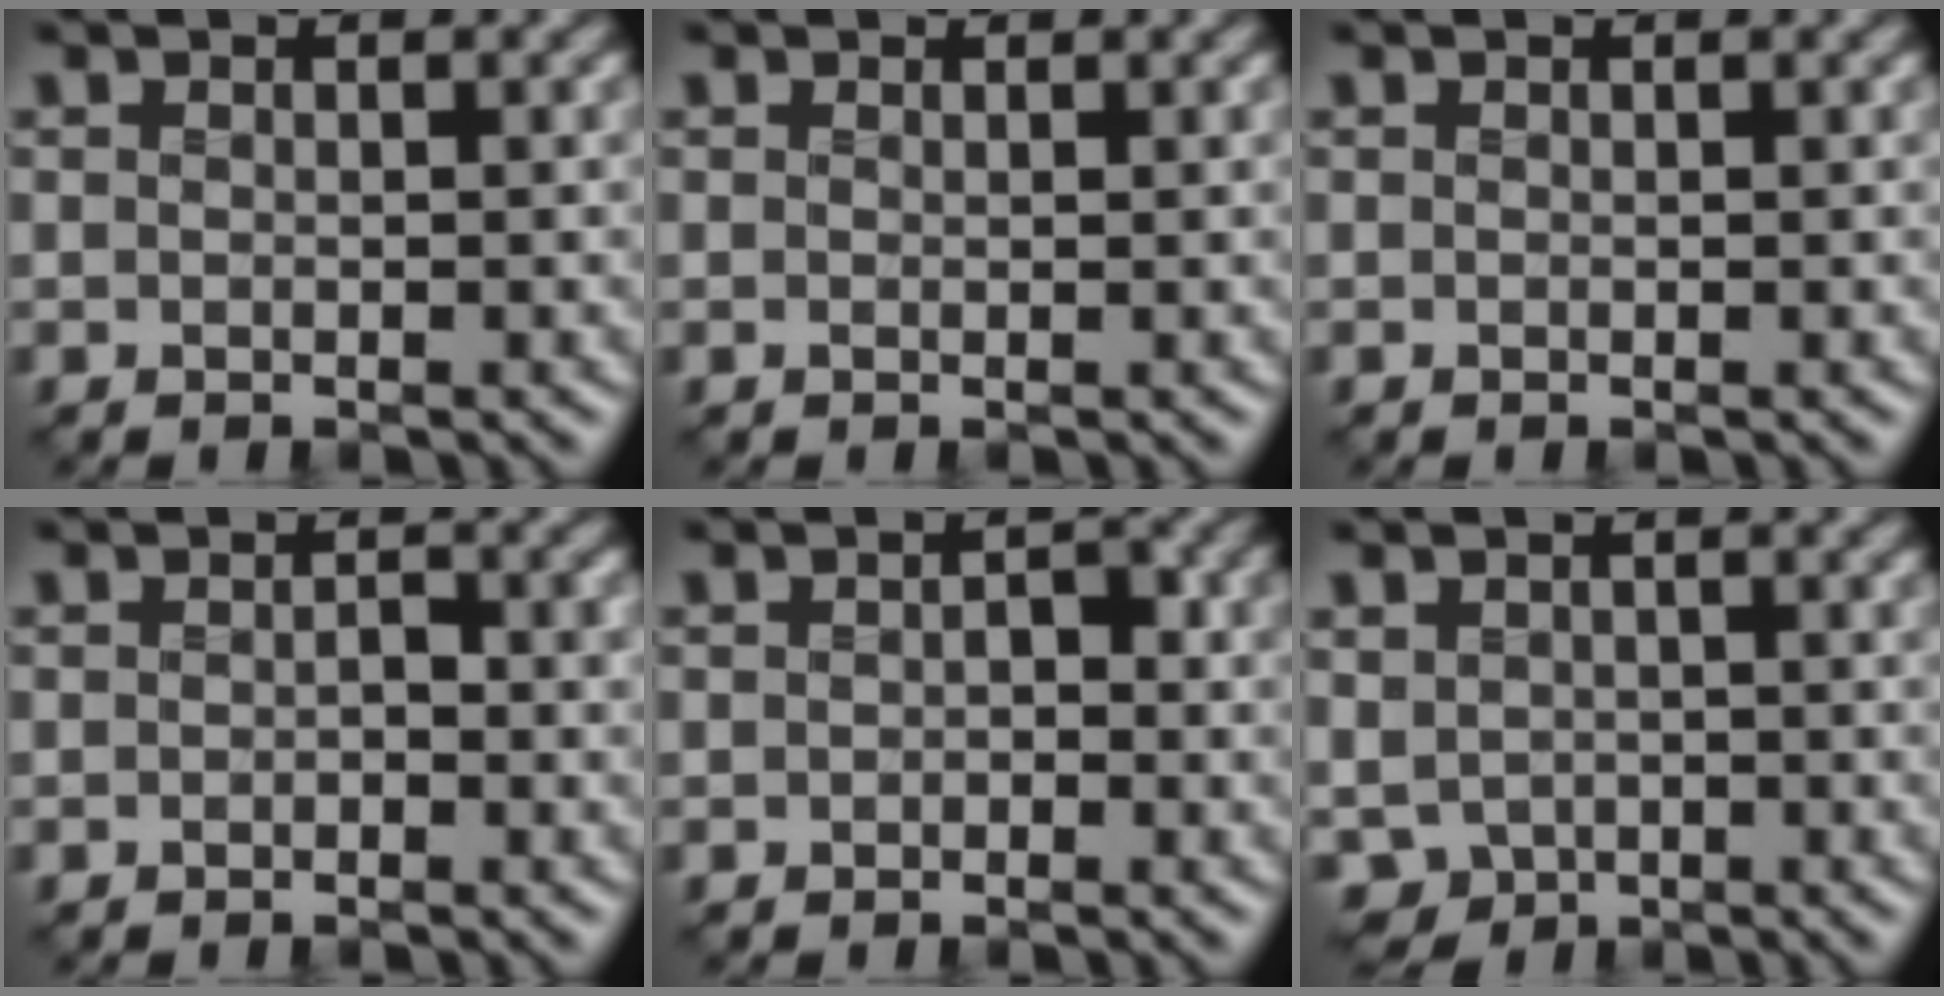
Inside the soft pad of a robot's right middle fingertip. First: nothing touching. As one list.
[{"total": 0.5, "force": [0.5, 0.2, 0.0], "torque": [-0.005, -0.003, 0.006]}, {"total": 0.0}, {"total": 1.0, "force": [-0.6, 0.6, 0.6], "torque": [-0.011, -0.004, -0.014]}, {"total": 1.5, "force": [-0.5, 1.1, 0.9], "torque": [-0.016, -0.002, -0.012]}, {"total": 3.5, "force": [-1.0, 3.0, 1.6], "torque": [-0.039, -0.012, -0.016]}]